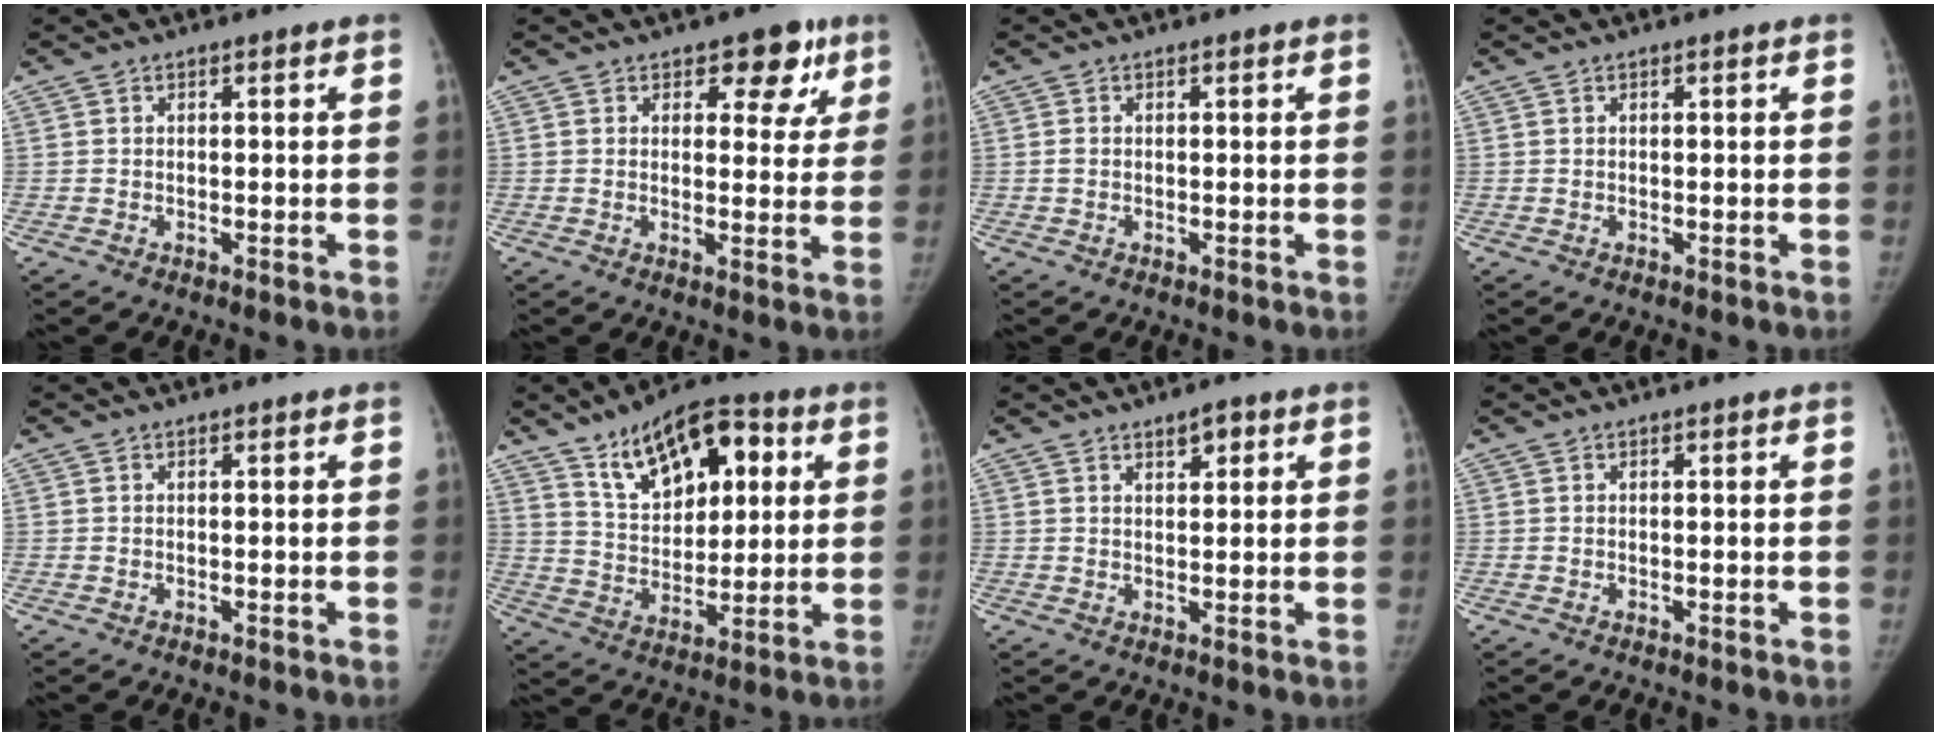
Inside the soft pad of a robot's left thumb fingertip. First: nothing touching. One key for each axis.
{"total": 7.0, "fx": 3.8, "fy": 4.4, "fz": 3.9, "tx": -0.002, "ty": -0.013, "tz": 0.044}
{"total": 0.6, "fx": 0.0, "fy": 0.5, "fz": 0.4, "tx": -0.005, "ty": 0.002, "tz": 0.001}
{"total": 0.0}
{"total": 0.0}
{"total": 16.5, "fx": 7.4, "fy": 9.0, "fz": 11.8, "tx": -0.137, "ty": -0.016, "tz": 0.126}
{"total": 2.3, "fx": 1.5, "fy": 1.0, "fz": 1.5, "tx": -0.013, "ty": -0.009, "tz": 0.023}
{"total": 0.0}